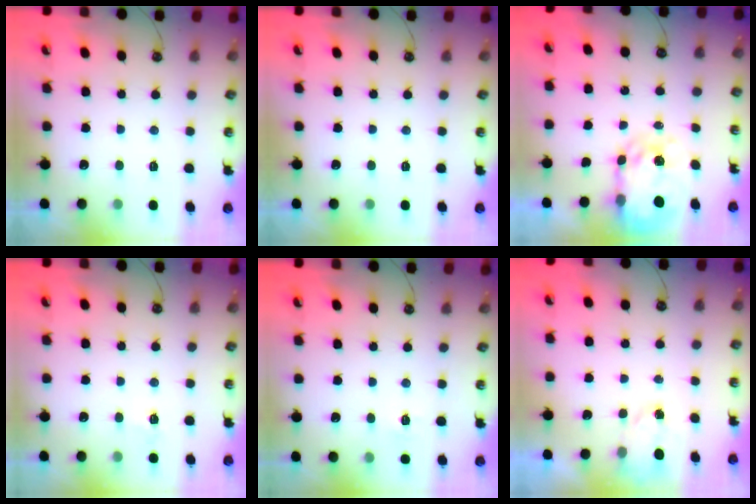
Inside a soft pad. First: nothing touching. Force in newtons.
{"total": 0.0}
{"total": 8.1, "press": 8.0, "slide": 0.8}
{"total": 2.8, "press": 2.8, "slide": 0.3}
{"total": 4.2, "press": 4.2, "slide": 0.5}
{"total": 1.5, "press": 1.5, "slide": 0.3}